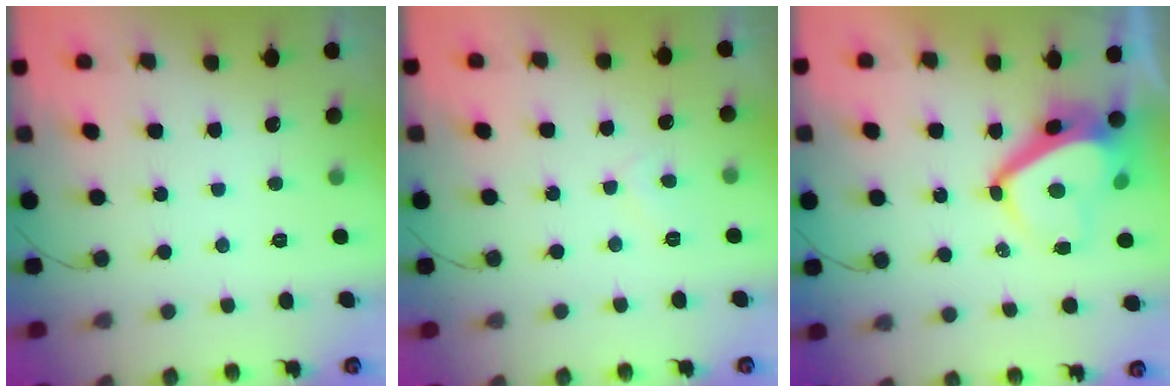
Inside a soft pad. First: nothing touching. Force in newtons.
{"total": 3.4, "press": 3.3, "slide": 0.6}
{"total": 9.2, "press": 9.1, "slide": 1.3}